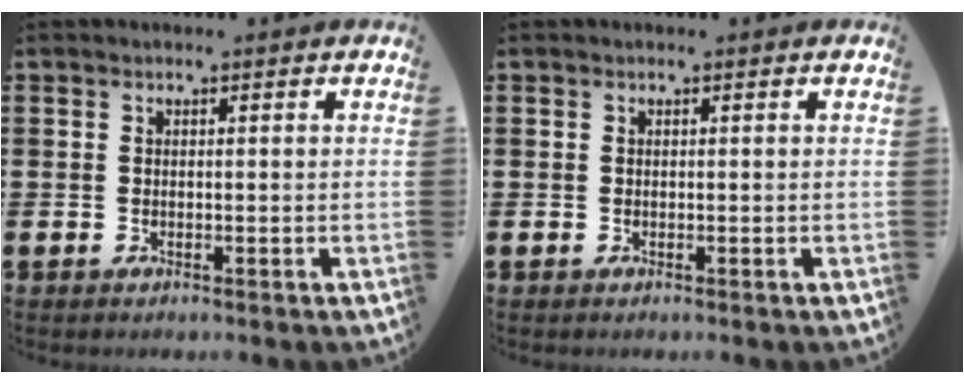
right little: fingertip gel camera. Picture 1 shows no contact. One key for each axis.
{"total": 0.0}